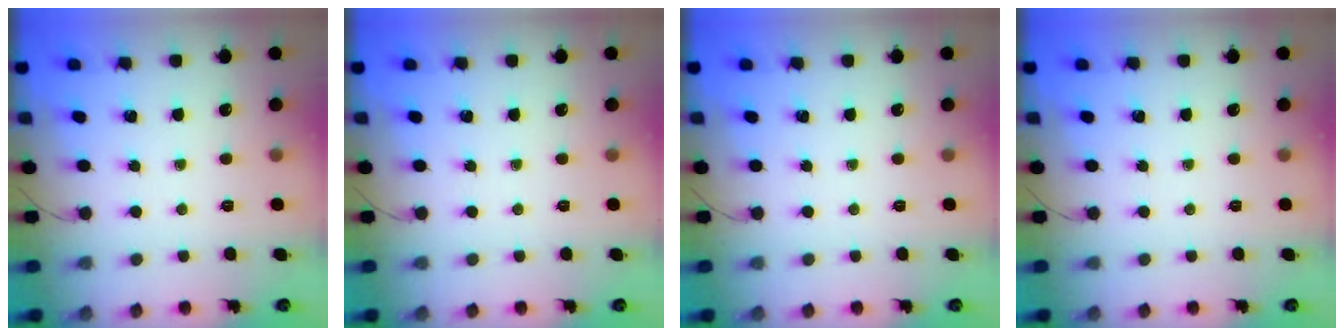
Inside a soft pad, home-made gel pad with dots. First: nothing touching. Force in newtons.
{"total": 0.0}
{"total": 0.0}
{"total": 0.0}